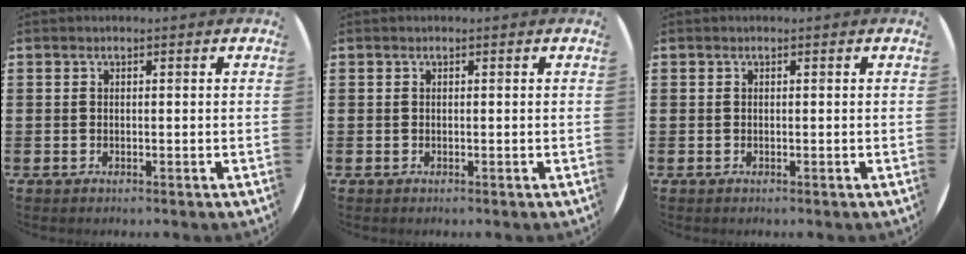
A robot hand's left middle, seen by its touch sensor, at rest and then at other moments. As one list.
[{"total": 0.0}, {"total": 0.0}]